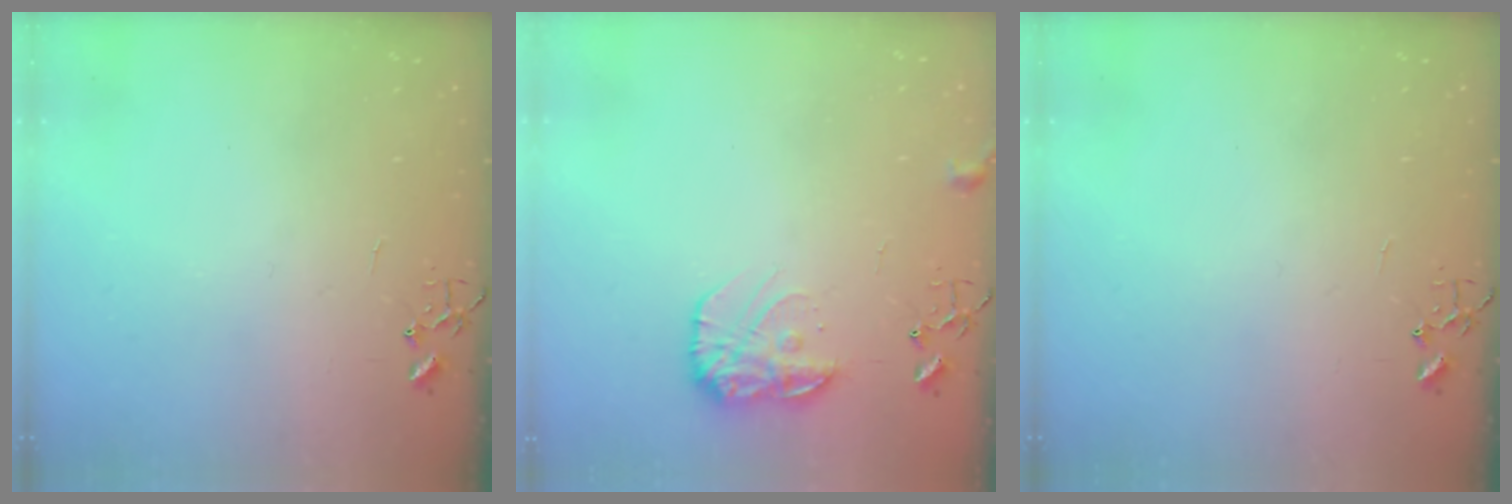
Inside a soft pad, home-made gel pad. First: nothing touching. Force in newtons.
{"total": 11.9, "press": 11.9, "slide": 0.4}
{"total": 0.0}